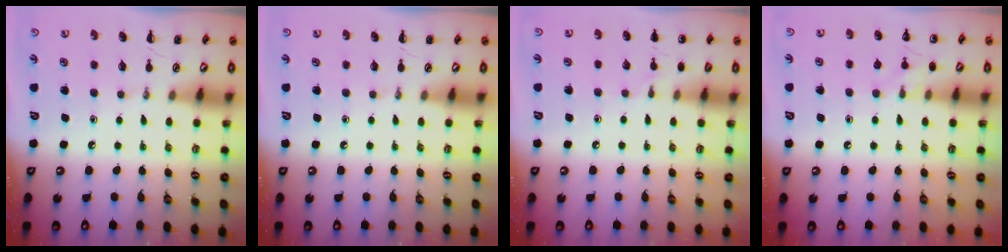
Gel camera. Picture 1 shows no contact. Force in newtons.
{"total": 0.0}
{"total": 4.8, "press": 4.6, "slide": 1.6}
{"total": 6.6, "press": 6.3, "slide": 2.0}